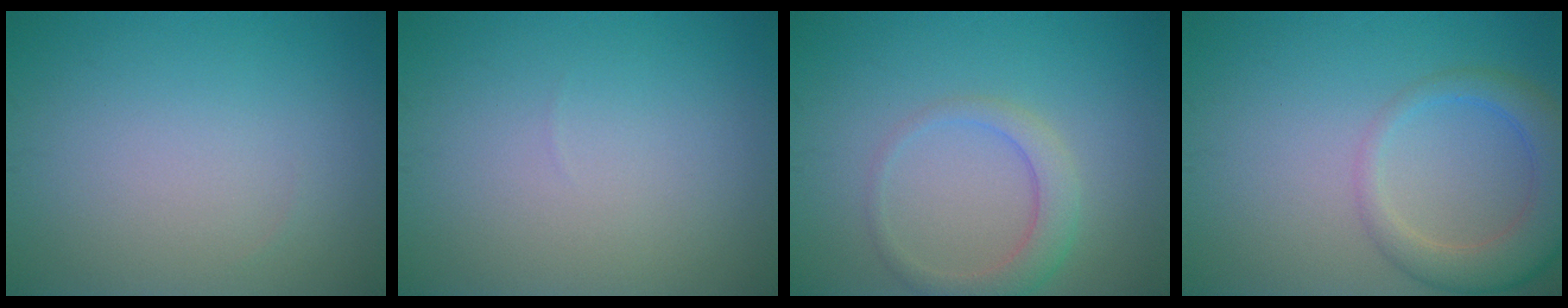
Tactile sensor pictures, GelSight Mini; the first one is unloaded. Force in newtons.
{"total": 0.0}
{"total": 2.9, "press": 2.9, "slide": 0.2}
{"total": 4.8, "press": 4.8, "slide": 0.3}